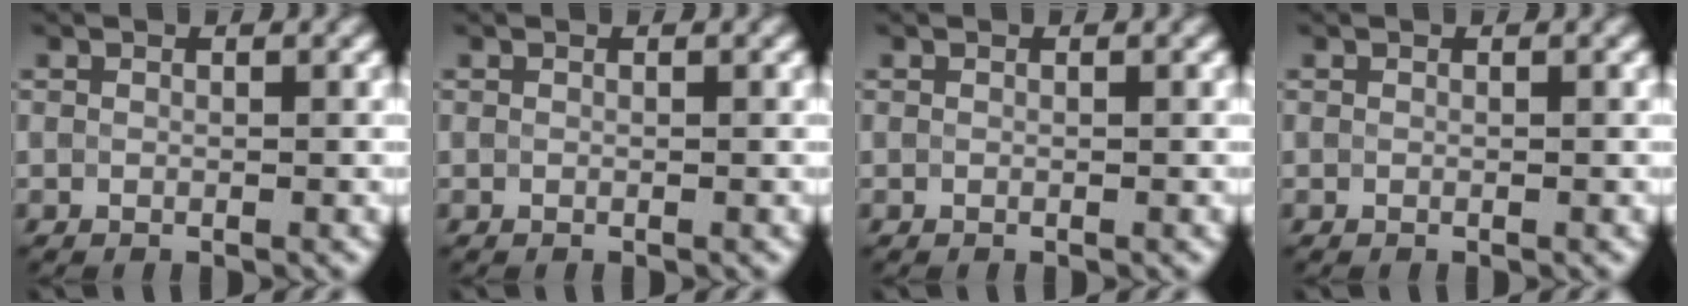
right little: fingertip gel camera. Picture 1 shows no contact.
{"total": 0.0}
{"total": 0.0}
{"total": 0.0}